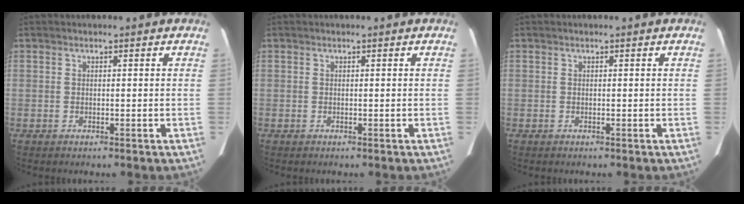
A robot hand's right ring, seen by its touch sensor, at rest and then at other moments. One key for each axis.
{"total": 0.0}
{"total": 0.0}